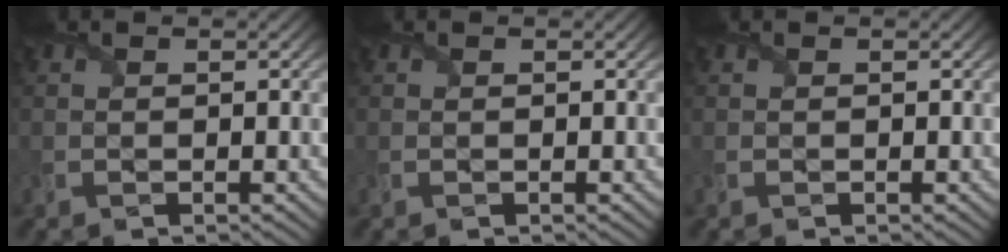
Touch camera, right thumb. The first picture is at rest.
{"total": 0.0}
{"total": 0.0}